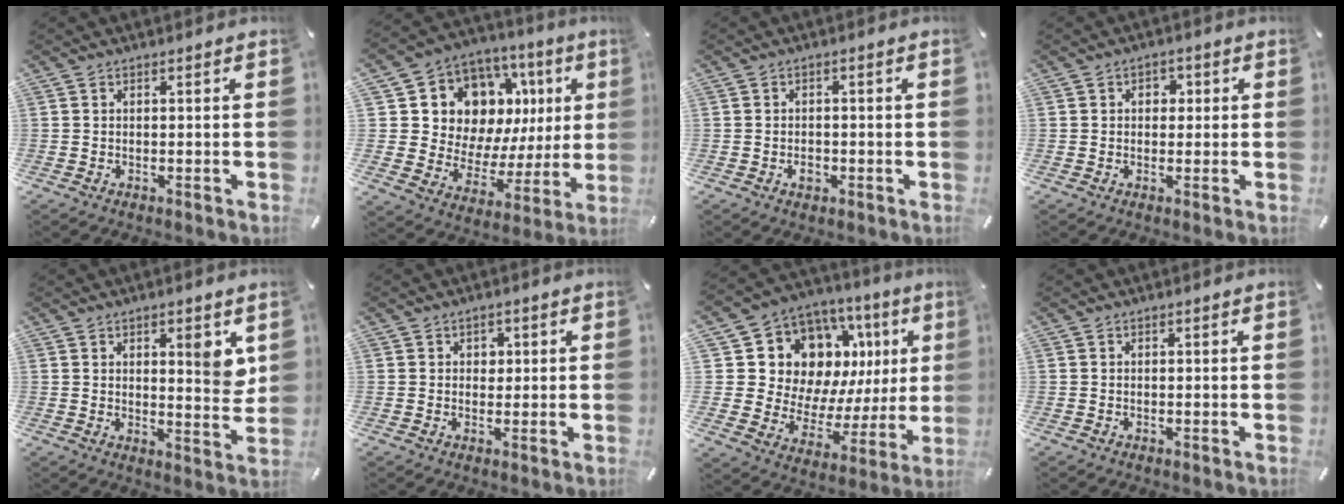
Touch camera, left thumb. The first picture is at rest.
{"total": 14.0, "force": [6.8, 11.0, 5.4], "torque": [-0.083, -0.066, 0.135]}
{"total": 2.3, "force": [-0.8, 1.7, 1.4], "torque": [-0.026, 0.004, -0.015]}
{"total": 2.4, "force": [-0.1, 2.0, 1.3], "torque": [-0.011, 0.003, -0.010]}
{"total": 6.7, "force": [3.1, 2.0, 5.5], "torque": [-0.066, -0.024, 0.043]}
{"total": 2.0, "force": [0.4, 1.8, 0.8], "torque": [-0.001, 0.000, 0.001]}
{"total": 15.6, "force": [7.5, 11.9, 6.9], "torque": [-0.110, -0.072, 0.151]}
{"total": 0.0}